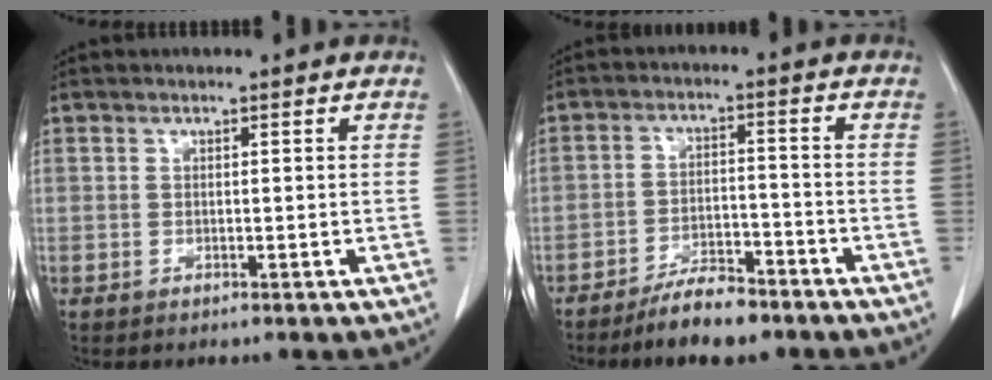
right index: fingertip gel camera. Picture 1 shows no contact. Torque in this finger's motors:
{"motor_torque": [0.21, -0.35, 0.13, 0.02]}